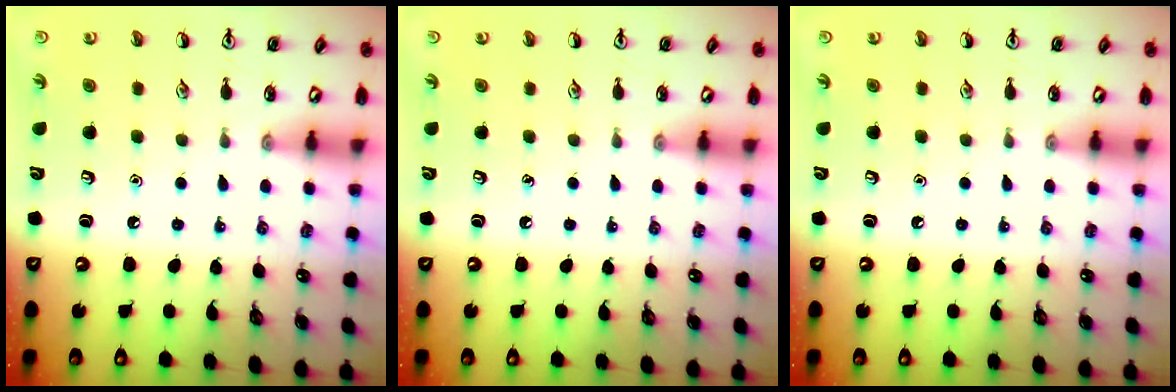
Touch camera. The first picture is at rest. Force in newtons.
{"total": 0.0}
{"total": 0.0}